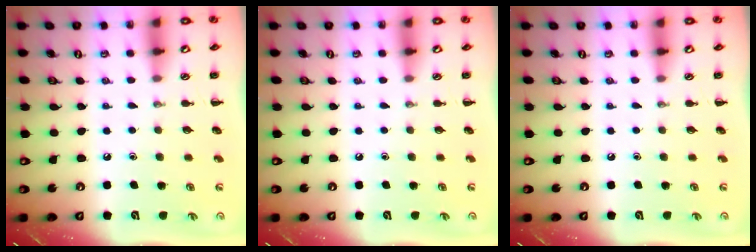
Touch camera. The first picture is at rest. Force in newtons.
{"total": 0.0}
{"total": 0.0}